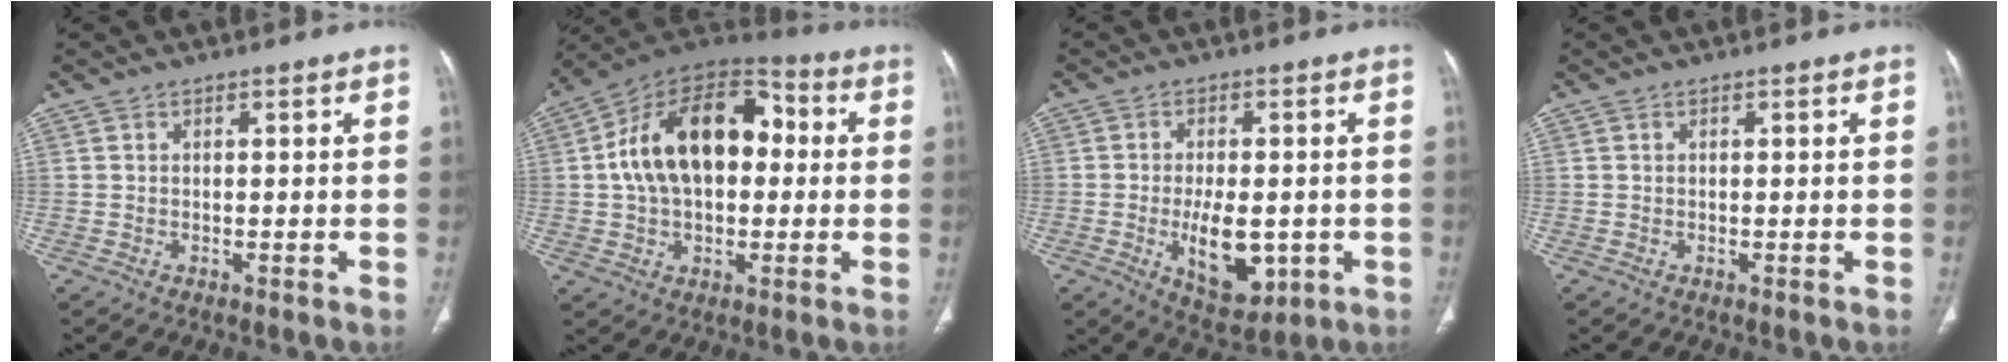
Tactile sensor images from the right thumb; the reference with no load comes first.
{"total": 20.3, "force": [2.0, 12.7, 15.8], "torque": [-0.245, 0.037, 0.029]}
{"total": 10.6, "force": [-2.4, 5.4, 8.8], "torque": [-0.121, -0.006, -0.022]}
{"total": 0.0}